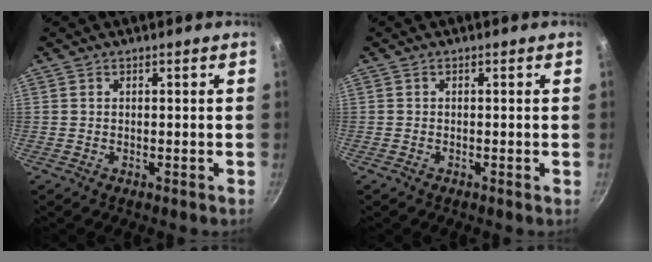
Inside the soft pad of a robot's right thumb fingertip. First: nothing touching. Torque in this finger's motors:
{"motor_torque": [2.40, 2.61, 0.13, 0.05, 0.08]}